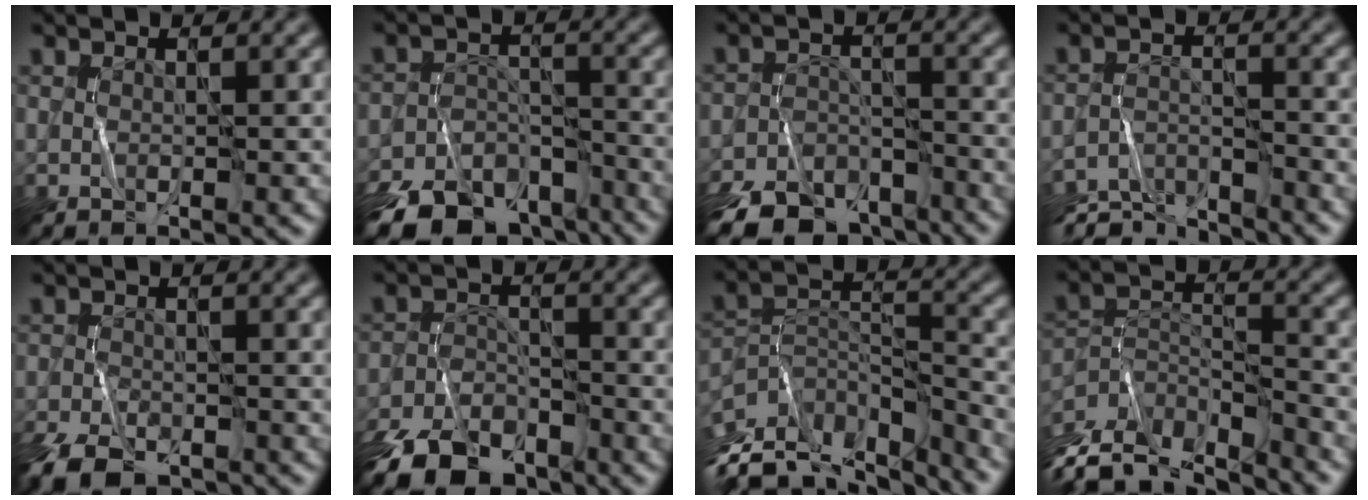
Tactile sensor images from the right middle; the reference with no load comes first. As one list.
[{"total": 10.1, "force": [-8.0, 4.9, 3.8], "torque": [-0.070, -0.012, -0.127]}, {"total": 9.4, "force": [-7.8, 4.1, 3.1], "torque": [-0.057, -0.015, -0.127]}, {"total": 6.9, "force": [-6.4, 1.6, 2.1], "torque": [-0.044, -0.011, -0.117]}, {"total": 6.6, "force": [-5.3, 2.7, 2.9], "torque": [-0.054, -0.024, -0.096]}, {"total": 8.1, "force": [-6.2, 3.8, 3.6], "torque": [-0.070, -0.008, -0.119]}, {"total": 12.3, "force": [-9.0, 6.0, 5.7], "torque": [-0.119, 0.021, -0.131]}, {"total": 9.8, "force": [-8.2, 3.3, 4.2], "torque": [-0.102, 0.005, -0.131]}]